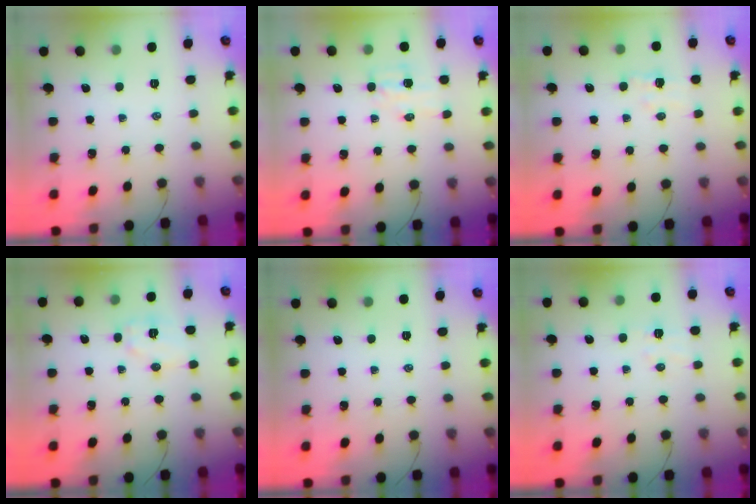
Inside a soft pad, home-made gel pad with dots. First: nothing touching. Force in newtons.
{"total": 5.8, "press": 5.6, "slide": 1.4}
{"total": 3.6, "press": 3.5, "slide": 1.0}
{"total": 6.7, "press": 6.6, "slide": 0.9}
{"total": 0.0}
{"total": 5.2, "press": 5.0, "slide": 1.1}